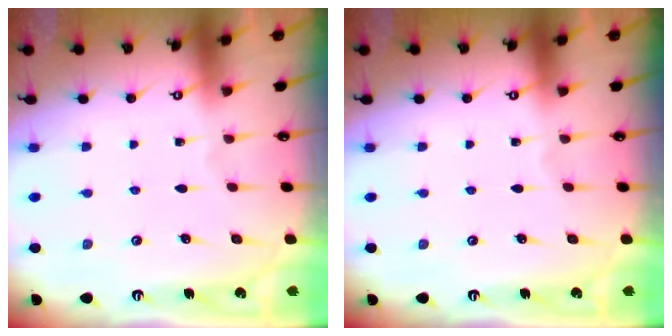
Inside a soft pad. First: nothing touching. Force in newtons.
{"total": 0.0}